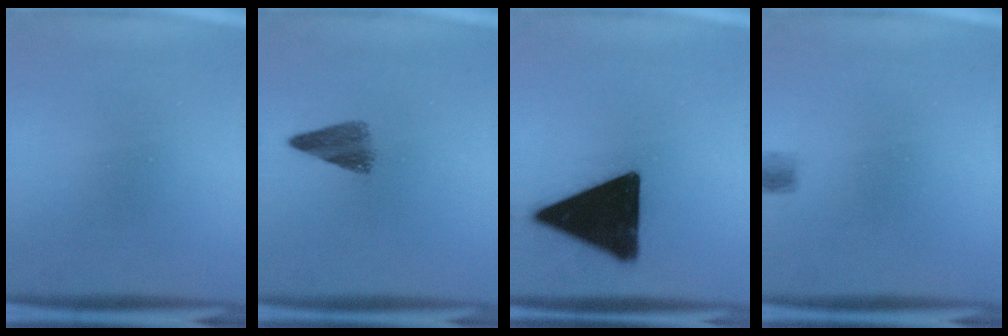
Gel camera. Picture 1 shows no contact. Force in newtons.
{"total": 4.2}
{"total": 19.7}
{"total": 1.6}